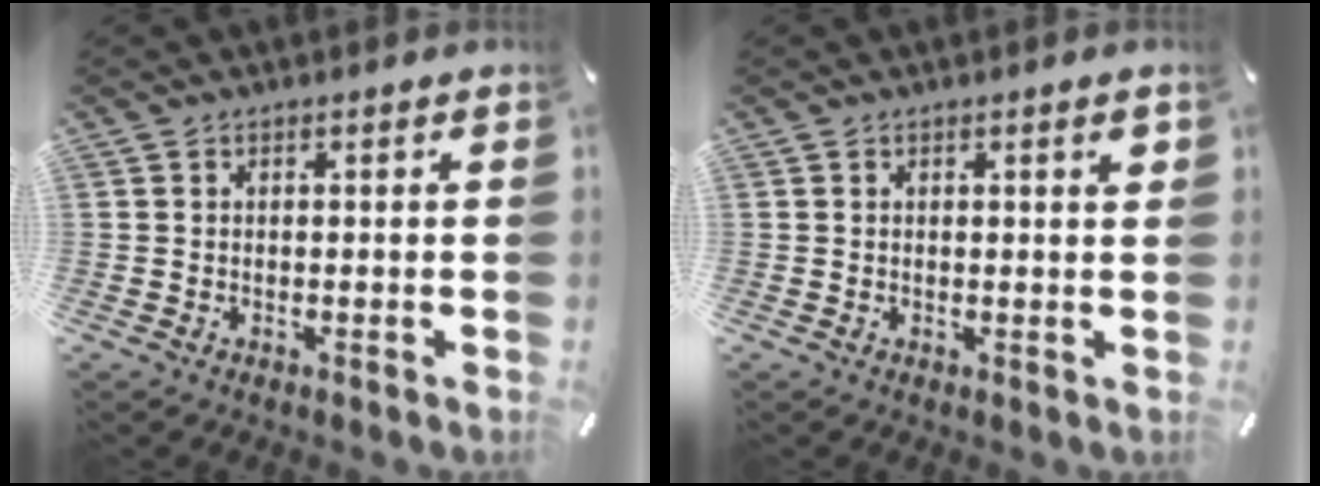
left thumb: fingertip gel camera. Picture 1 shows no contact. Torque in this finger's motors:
{"motor_torque": [0.41, 0.33, 0.27, -0.39, 0.00]}